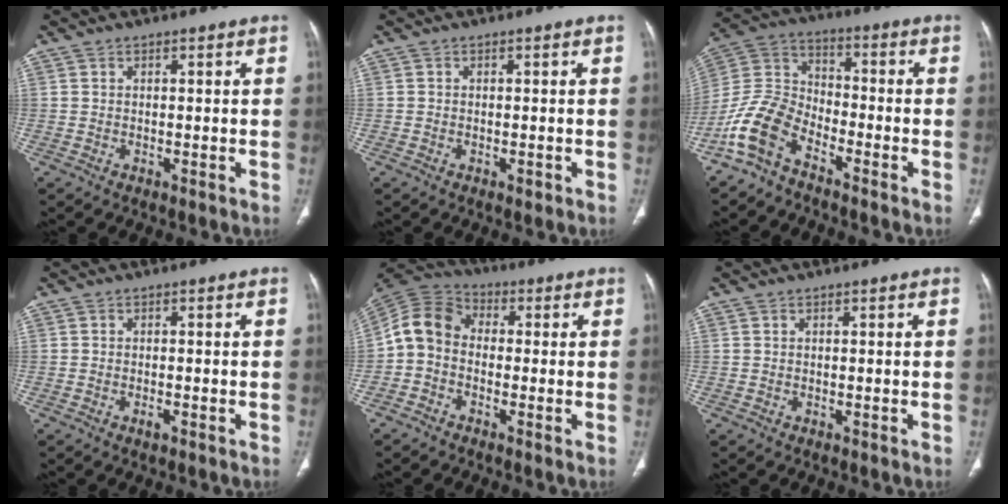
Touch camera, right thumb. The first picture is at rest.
{"total": 0.9, "force": [-0.4, 0.5, 0.5], "torque": [-0.004, -0.001, -0.007]}
{"total": 10.6, "force": [-7.2, 5.5, 5.5], "torque": [-0.119, 0.057, -0.157]}
{"total": 1.1, "force": [-0.6, 0.3, 0.8], "torque": [-0.016, 0.001, -0.011]}
{"total": 8.2, "force": [-1.0, 6.5, 4.9], "torque": [-0.086, 0.028, -0.039]}
{"total": 0.0}